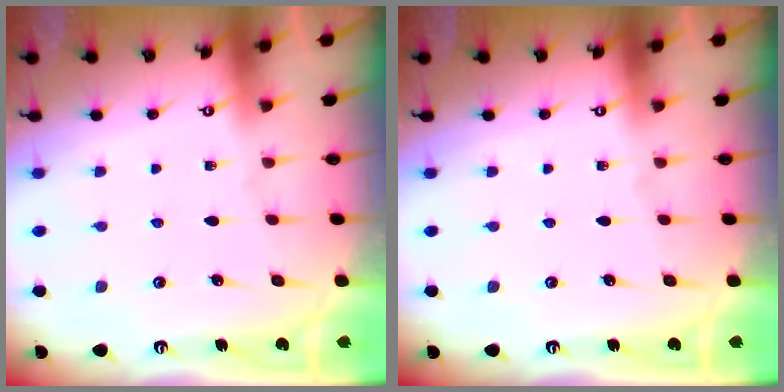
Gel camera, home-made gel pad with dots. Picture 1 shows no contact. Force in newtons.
{"total": 0.0}